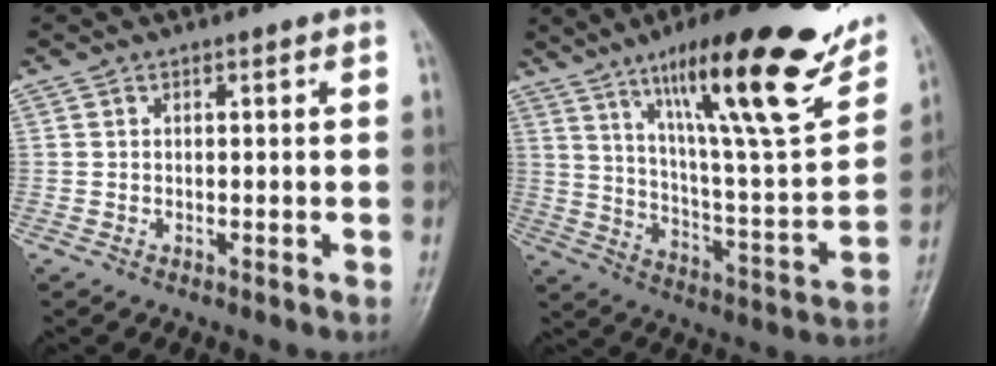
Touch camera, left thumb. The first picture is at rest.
{"total": 28.5, "force": [16.9, 5.6, 22.2], "torque": [-0.306, -0.056, 0.271]}